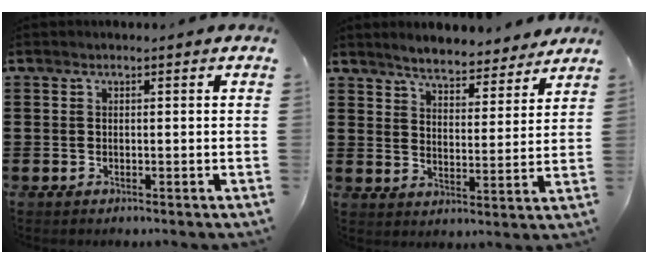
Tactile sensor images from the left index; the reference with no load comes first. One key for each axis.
{"total": 5.3, "fx": 5.2, "fy": 0.3, "fz": 1.1, "tx": -0.043, "ty": -0.025, "tz": 0.091}